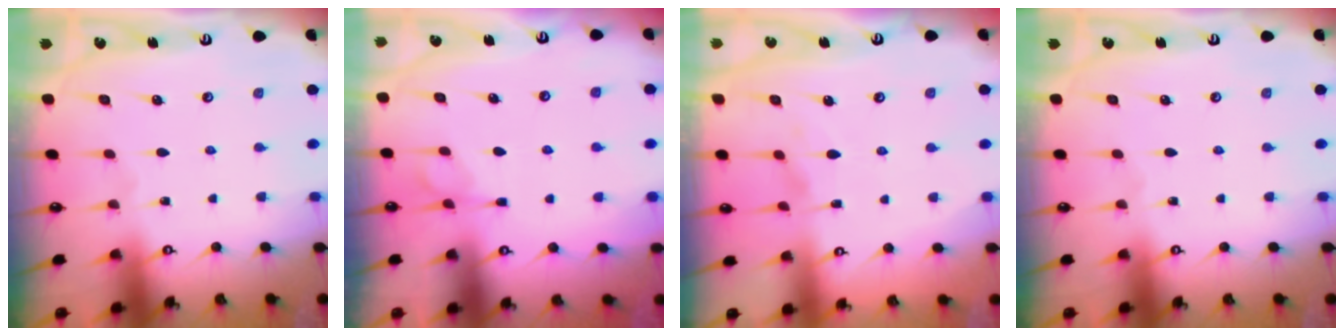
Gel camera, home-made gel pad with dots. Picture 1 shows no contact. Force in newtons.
{"total": 1.3, "press": 0.4, "slide": 1.2}
{"total": 2.3, "press": 2.1, "slide": 1.1}
{"total": 0.0}